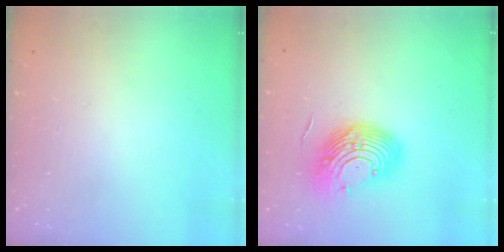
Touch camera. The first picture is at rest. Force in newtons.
{"total": 13.3, "press": 12.8, "slide": 3.9}